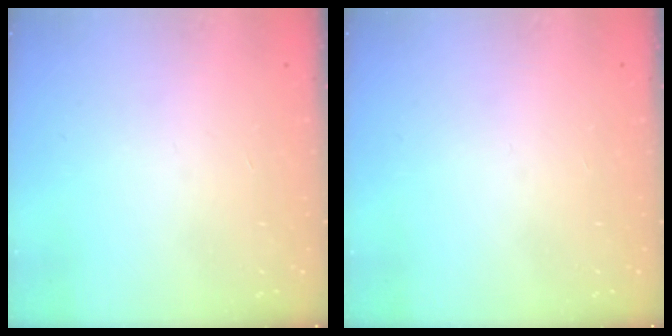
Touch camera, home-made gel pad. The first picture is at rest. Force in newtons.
{"total": 0.0}